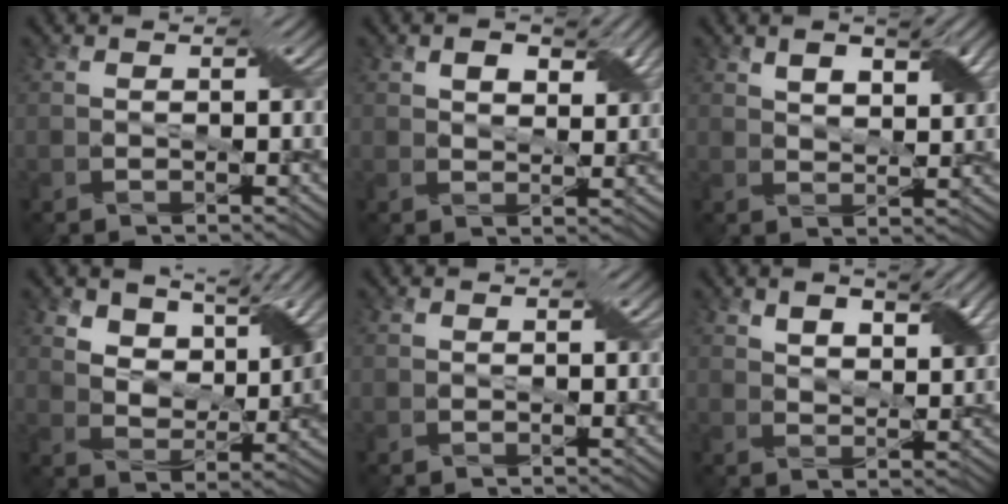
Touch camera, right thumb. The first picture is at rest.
{"total": 3.6, "force": [2.1, 1.8, 2.2], "torque": [-0.037, -0.001, 0.035]}
{"total": 4.1, "force": [2.5, 1.2, 2.9], "torque": [-0.050, -0.001, 0.045]}
{"total": 6.3, "force": [4.6, 3.1, 3.1], "torque": [-0.058, -0.004, 0.078]}
{"total": 0.0}
{"total": 4.6, "force": [2.9, 1.4, 3.2], "torque": [-0.054, 0.000, 0.051]}